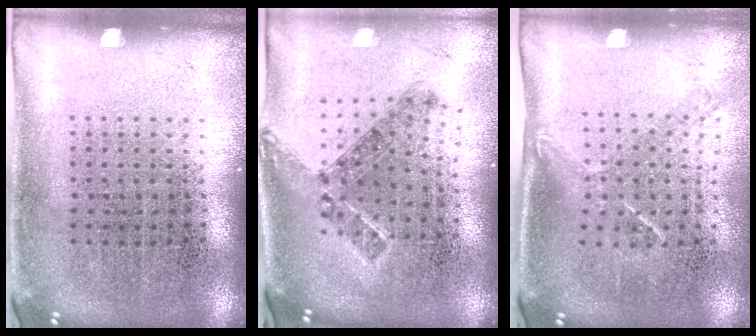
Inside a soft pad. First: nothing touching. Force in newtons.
{"total": 0.9, "press": 0.8, "slide": 0.4}
{"total": 1.4, "press": 1.0, "slide": 1.0}